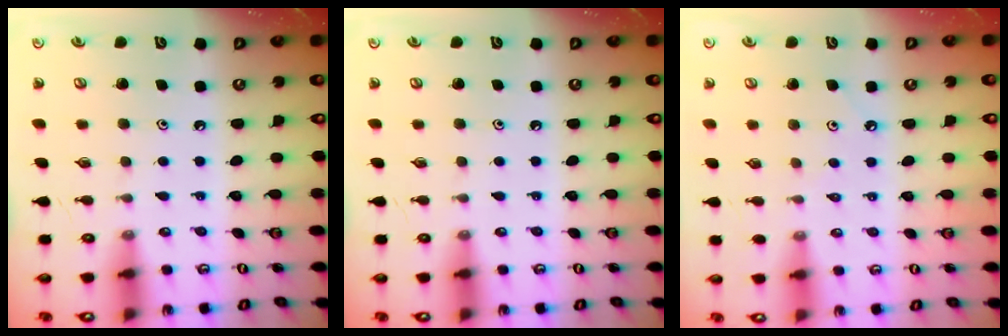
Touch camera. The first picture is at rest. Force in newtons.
{"total": 0.0}
{"total": 1.8, "press": 1.8, "slide": 0.2}